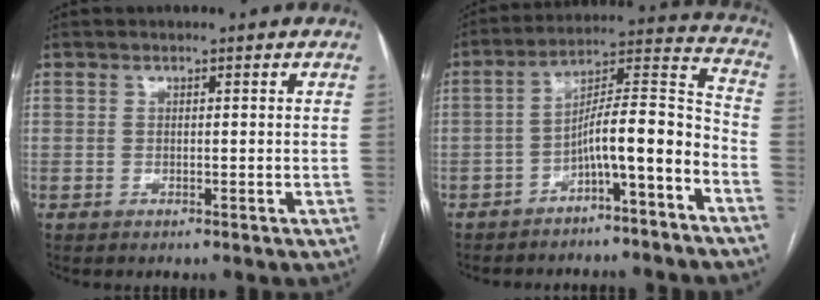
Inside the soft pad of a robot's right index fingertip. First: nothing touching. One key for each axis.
{"total": 10.9, "fx": -5.4, "fy": 0.8, "fz": 9.4, "tx": -0.144, "ty": 0.036, "tz": -0.086}